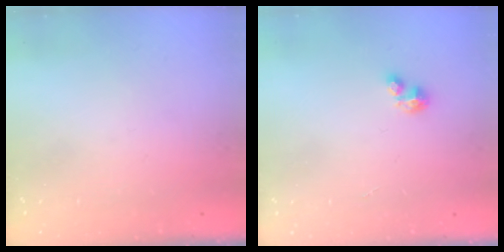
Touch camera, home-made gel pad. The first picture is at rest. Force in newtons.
{"total": 2.1, "press": 2.1, "slide": 0.2}